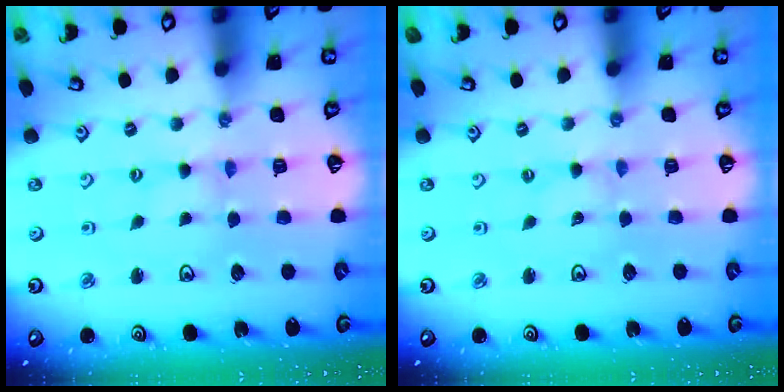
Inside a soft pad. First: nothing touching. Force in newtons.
{"total": 0.0}